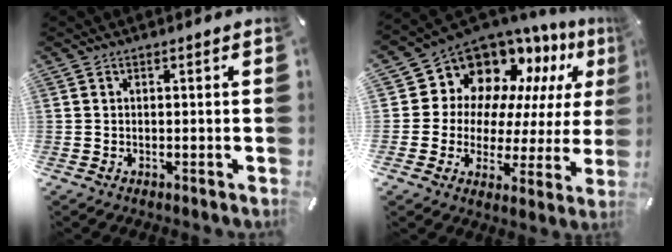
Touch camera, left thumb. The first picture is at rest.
{"total": 12.7, "force": [8.9, 8.6, 2.9], "torque": [-0.060, -0.090, 0.162]}